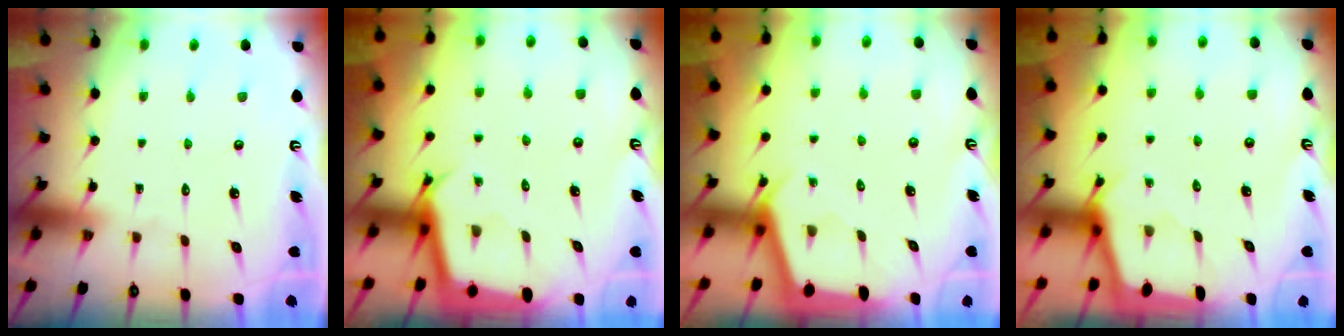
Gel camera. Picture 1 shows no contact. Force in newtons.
{"total": 2.8, "press": 2.8, "slide": 0.2}
{"total": 2.3, "press": 2.3, "slide": 0.3}
{"total": 2.1, "press": 2.1, "slide": 0.3}